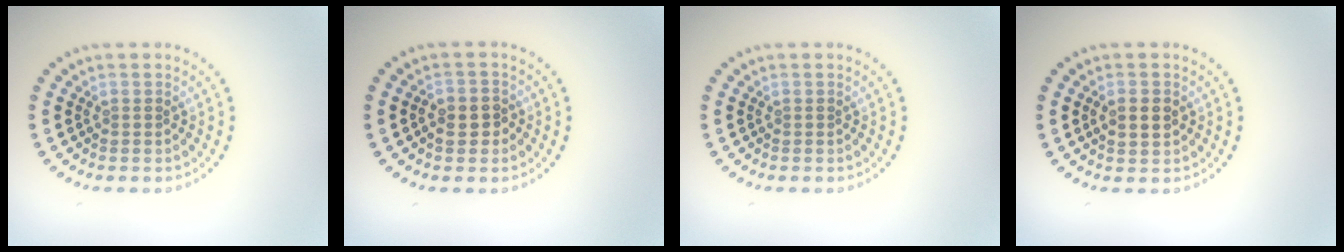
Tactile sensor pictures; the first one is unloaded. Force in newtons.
{"total": 1.8, "press": 1.7, "slide": 0.5}
{"total": 0.0}
{"total": 1.7, "press": 1.7, "slide": 0.1}